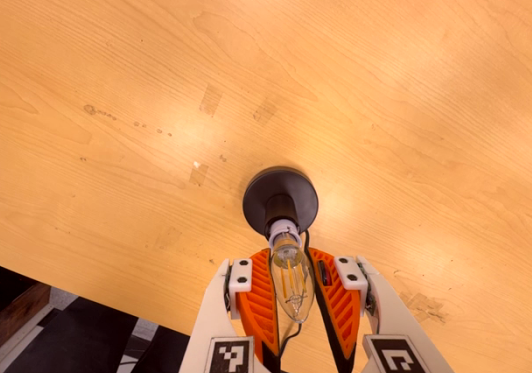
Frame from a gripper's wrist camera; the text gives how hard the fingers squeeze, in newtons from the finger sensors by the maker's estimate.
{"total": 12.2, "left": 11.9, "right": 12.5}